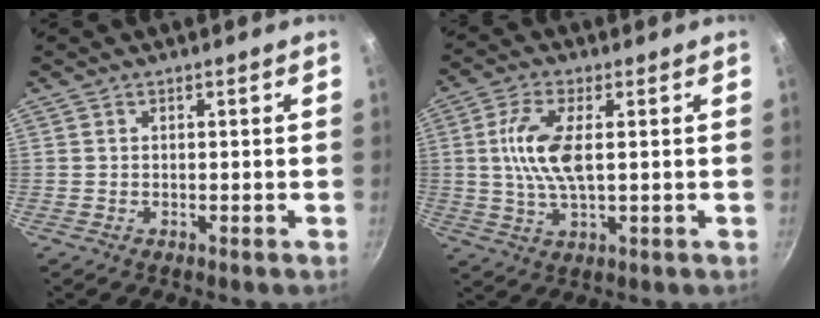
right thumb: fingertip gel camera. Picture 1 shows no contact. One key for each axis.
{"total": 9.0, "fx": 1.0, "fy": 3.6, "fz": 8.2, "tx": -0.172, "ty": 0.004, "tz": 0.017}